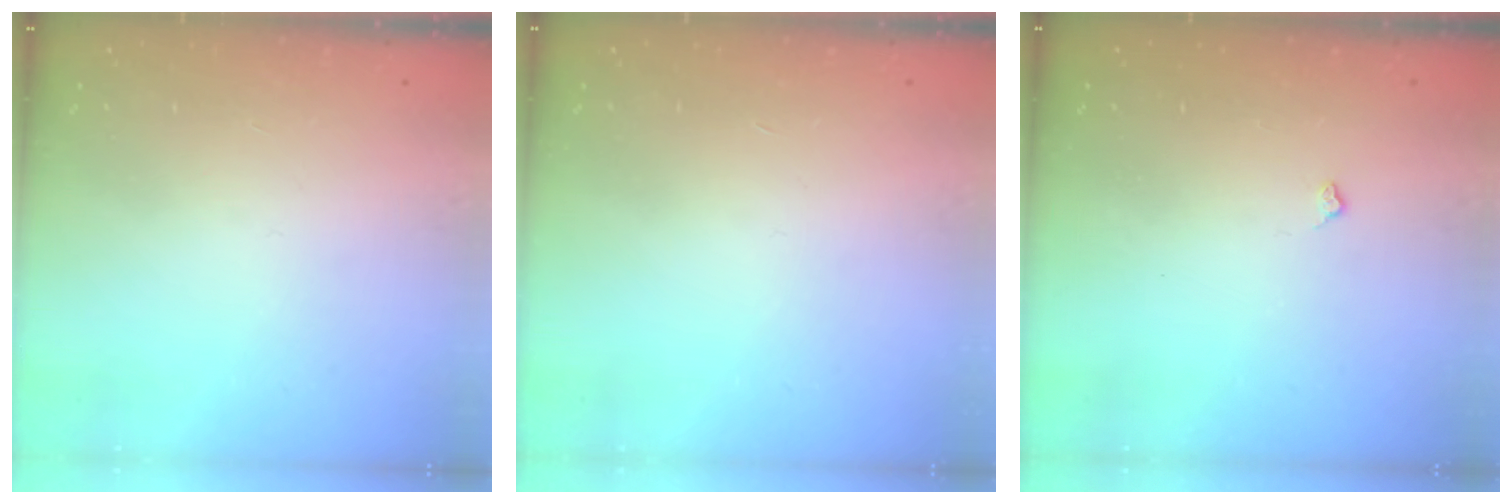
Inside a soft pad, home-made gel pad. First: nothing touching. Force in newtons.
{"total": 0.0}
{"total": 2.4, "press": 2.4, "slide": 0.5}